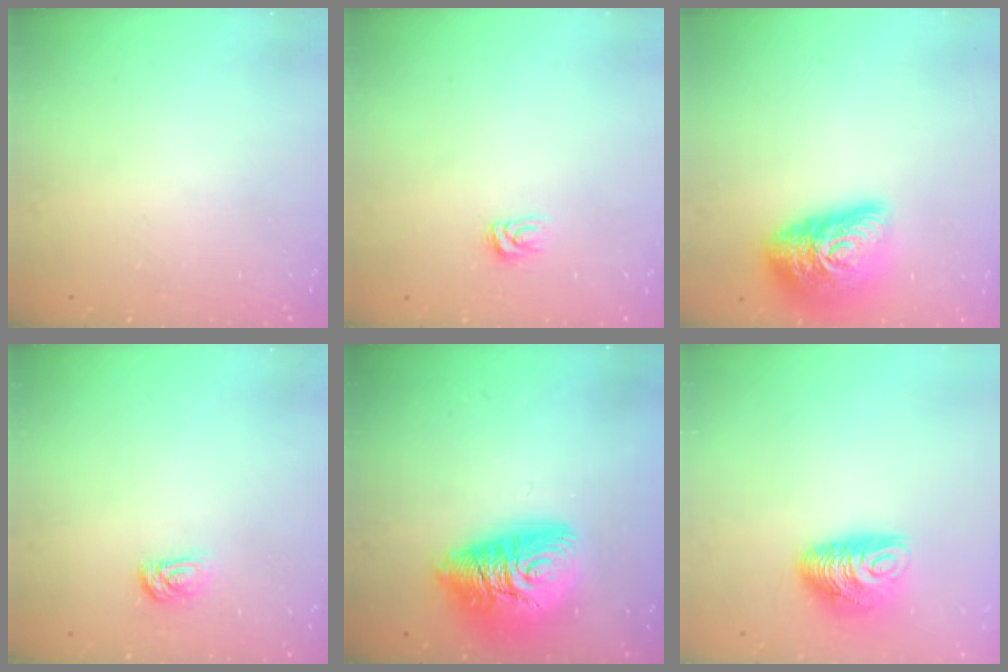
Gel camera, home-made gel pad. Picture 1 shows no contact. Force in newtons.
{"total": 4.0, "press": 4.0, "slide": 0.2}
{"total": 18.8, "press": 18.8, "slide": 1.2}
{"total": 4.4, "press": 4.3, "slide": 0.5}
{"total": 16.6, "press": 16.6, "slide": 1.5}
{"total": 9.9, "press": 9.9, "slide": 0.3}